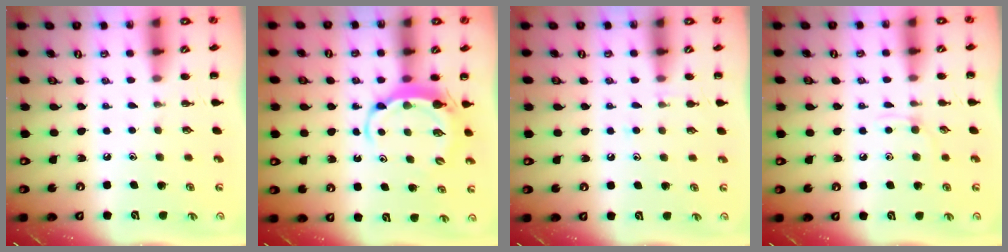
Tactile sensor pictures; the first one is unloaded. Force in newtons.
{"total": 5.8, "press": 5.8, "slide": 0.5}
{"total": 6.2, "press": 5.9, "slide": 2.0}
{"total": 2.8, "press": 2.7, "slide": 0.9}